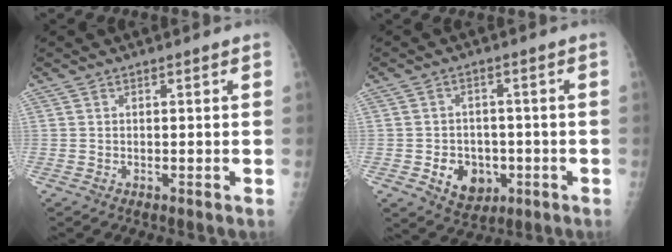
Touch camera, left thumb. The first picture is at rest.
{"total": 7.5, "force": [-2.2, 6.1, 3.9], "torque": [-0.030, 0.008, -0.025]}